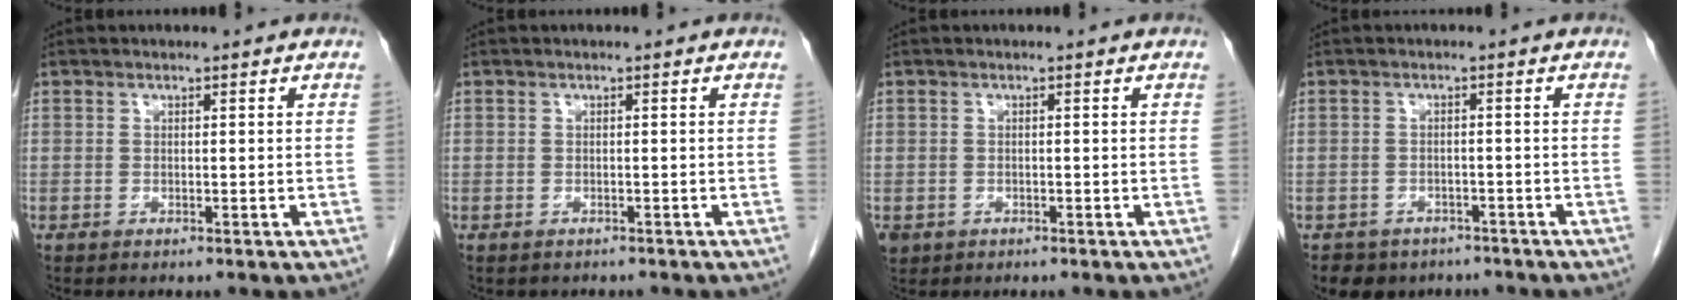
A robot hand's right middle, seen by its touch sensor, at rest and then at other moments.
{"total": 1.2, "force": [-1.1, 0.5, 0.1], "torque": [-0.015, -0.003, -0.014]}
{"total": 2.1, "force": [-1.0, 1.7, 0.6], "torque": [-0.015, 0.000, -0.012]}
{"total": 5.5, "force": [-4.3, 3.3, 0.8], "torque": [-0.015, 0.005, -0.056]}